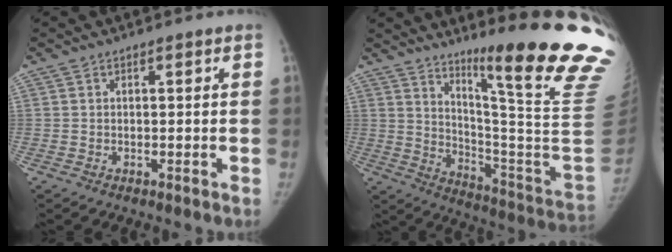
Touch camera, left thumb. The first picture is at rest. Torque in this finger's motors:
{"motor_torque": [2.14, -1.30, 1.24, -1.45, 0.09]}